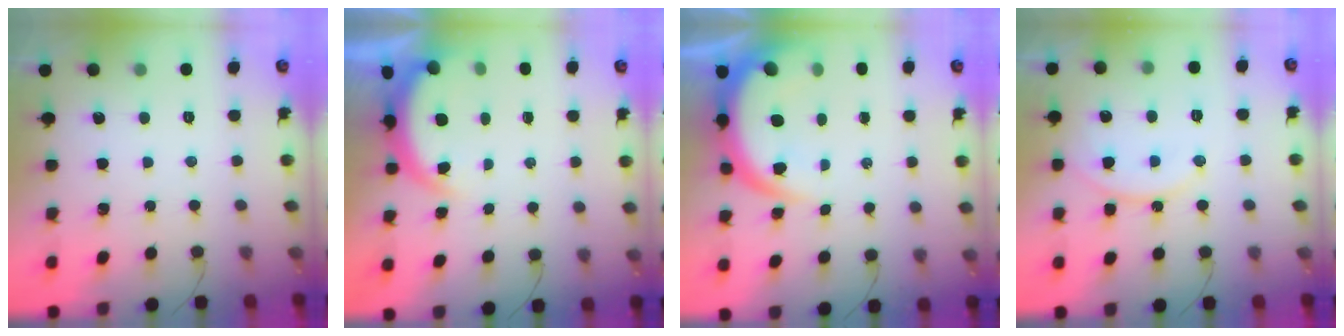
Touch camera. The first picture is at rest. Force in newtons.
{"total": 4.9, "press": 4.8, "slide": 0.8}
{"total": 8.0, "press": 8.0, "slide": 0.9}
{"total": 12.7, "press": 12.6, "slide": 1.2}